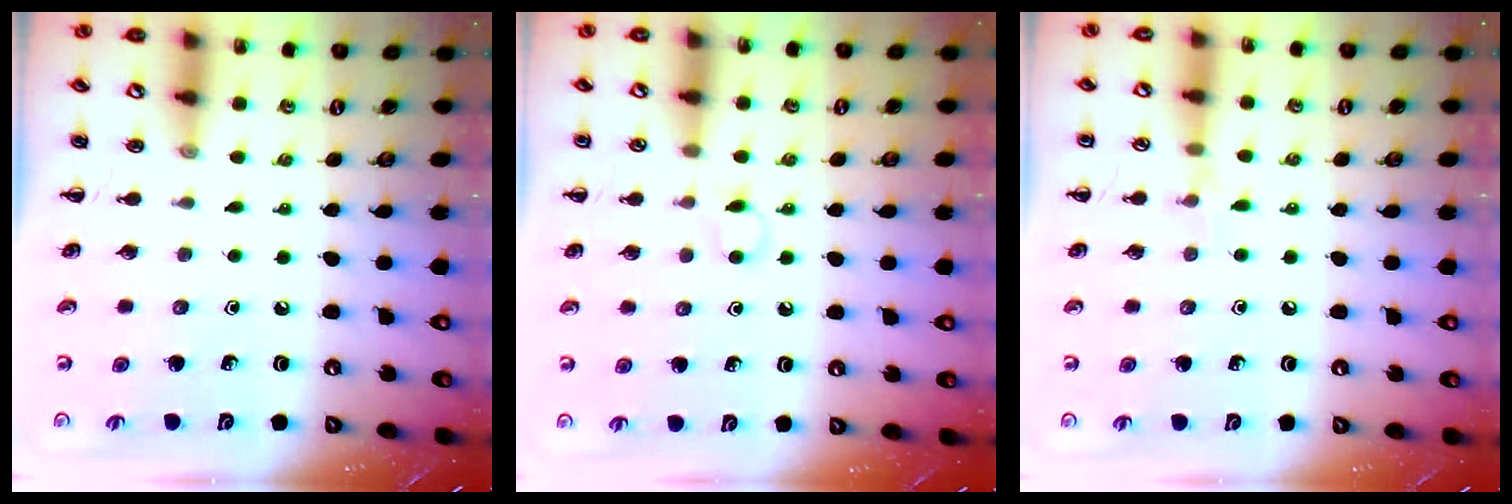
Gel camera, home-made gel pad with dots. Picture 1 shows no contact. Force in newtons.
{"total": 3.2, "press": 3.0, "slide": 1.1}
{"total": 4.4, "press": 4.2, "slide": 1.3}